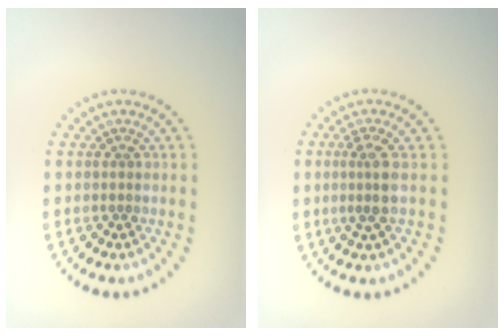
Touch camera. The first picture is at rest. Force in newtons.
{"total": 2.2, "press": 1.8, "slide": 1.3}